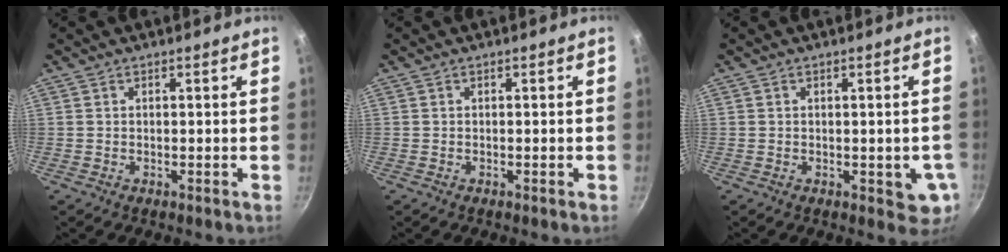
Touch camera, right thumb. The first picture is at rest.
{"total": 0.0}
{"total": 5.1, "force": [-0.8, 2.6, 4.3], "torque": [-0.037, -0.003, -0.007]}